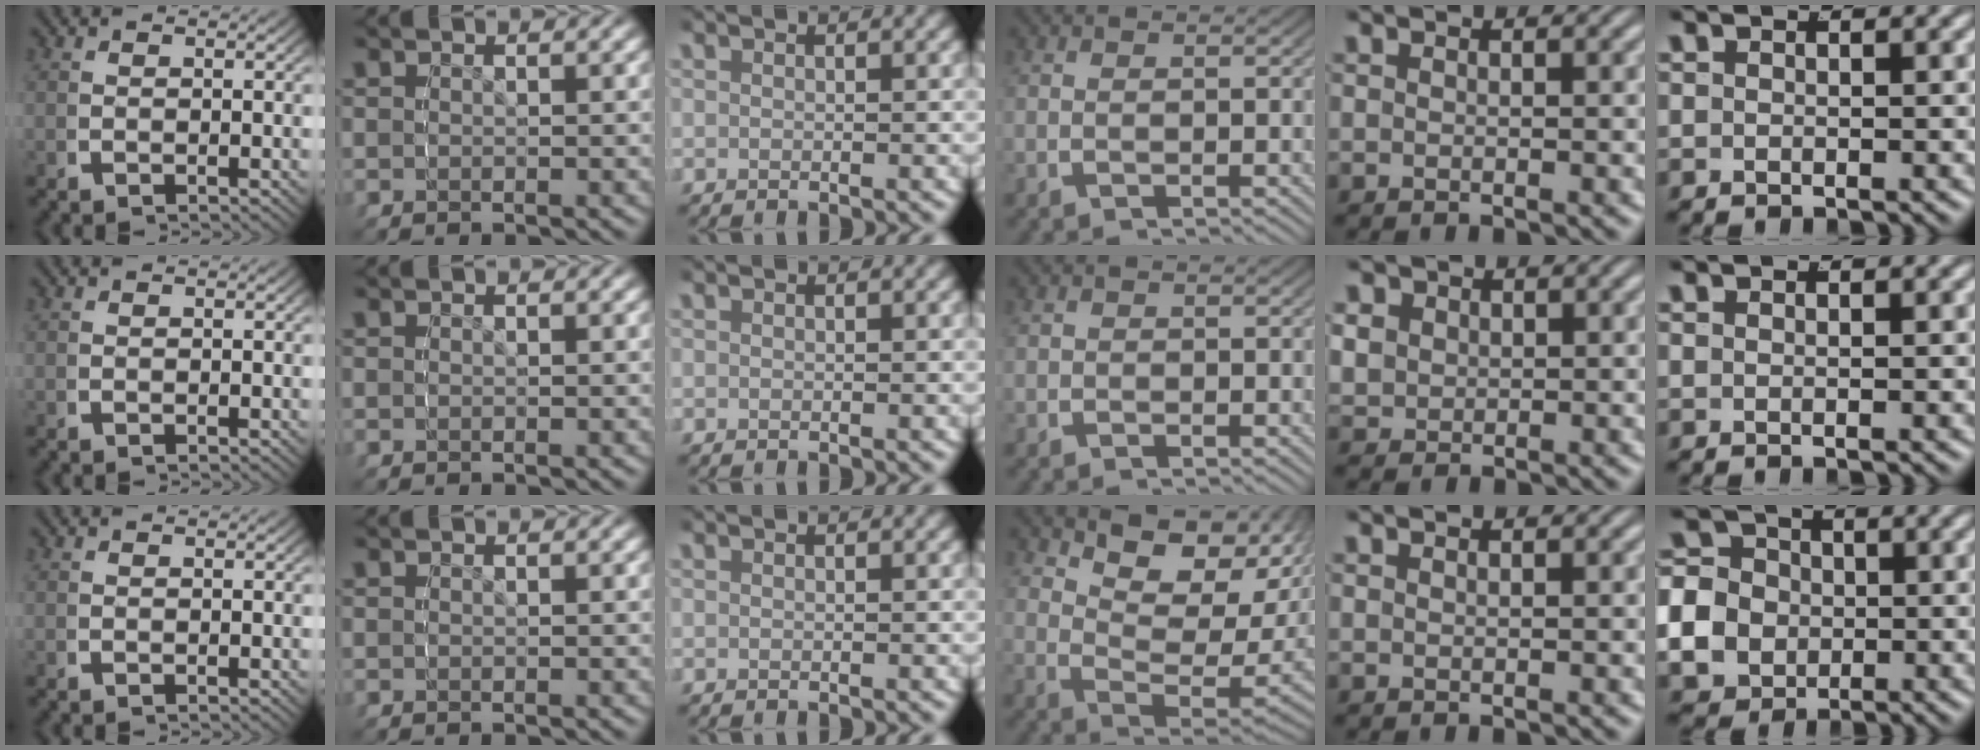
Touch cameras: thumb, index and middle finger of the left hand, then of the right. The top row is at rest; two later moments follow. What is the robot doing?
{"motion": "grasp_and_lifting", "object": "cloth"}